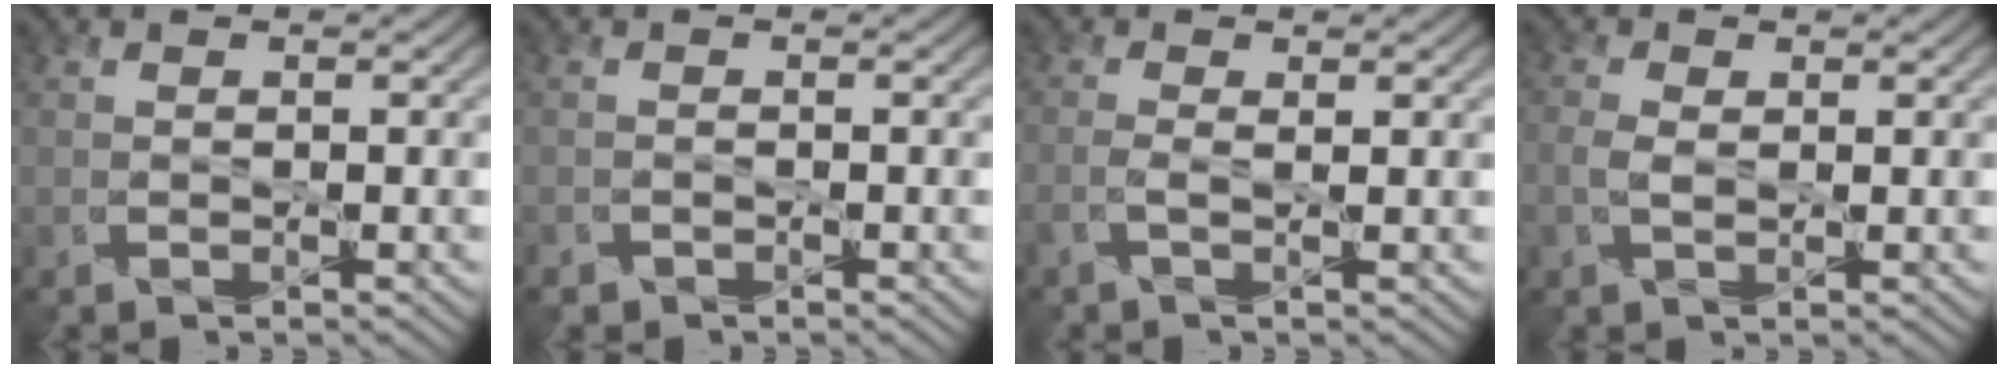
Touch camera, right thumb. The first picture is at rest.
{"total": 0.6, "force": [-0.5, 0.2, -0.3], "torque": [0.008, 0.000, -0.013]}
{"total": 1.1, "force": [0.0, 0.2, 1.1], "torque": [-0.028, 0.002, -0.007]}
{"total": 1.6, "force": [0.2, 1.0, 1.3], "torque": [-0.034, 0.003, 0.003]}